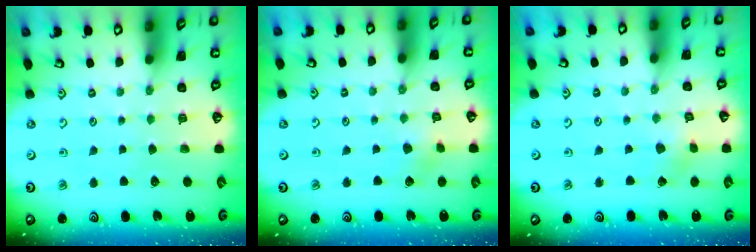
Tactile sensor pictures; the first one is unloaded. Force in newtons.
{"total": 2.7, "press": 2.6, "slide": 0.5}
{"total": 2.1, "press": 2.1, "slide": 0.2}